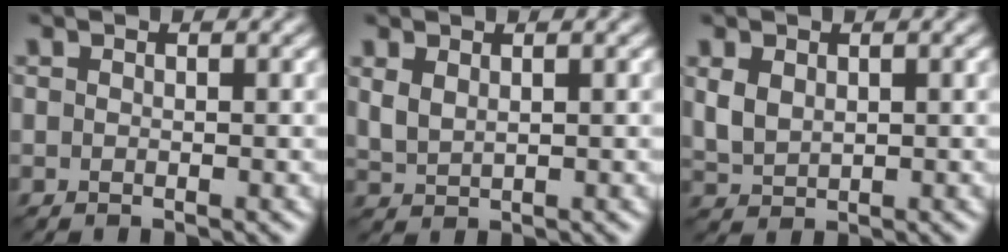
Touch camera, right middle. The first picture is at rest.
{"total": 1.6, "force": [0.8, 0.8, 1.2], "torque": [-0.030, -0.002, 0.022]}
{"total": 2.3, "force": [0.6, 1.6, 1.5], "torque": [-0.038, -0.003, 0.020]}